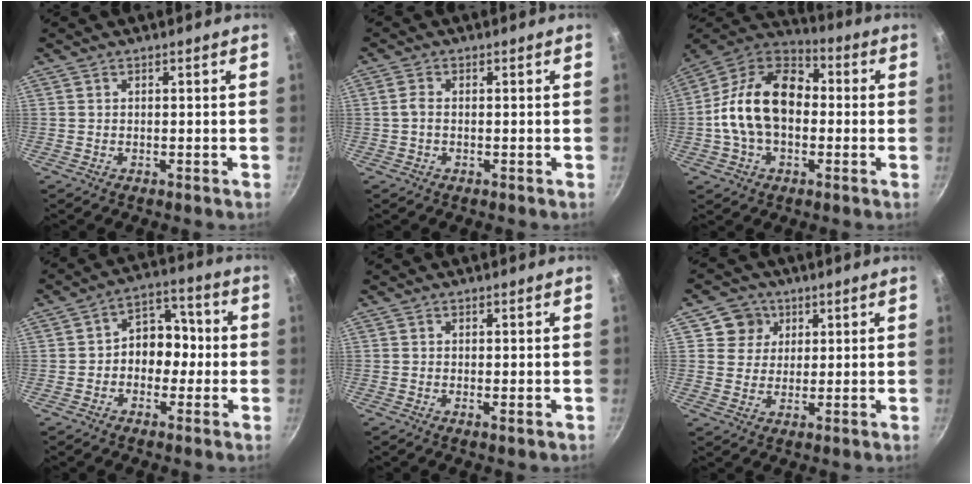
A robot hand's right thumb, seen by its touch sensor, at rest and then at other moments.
{"total": 2.1, "force": [-0.2, 1.3, 1.7], "torque": [-0.041, 0.007, -0.007]}
{"total": 18.4, "force": [-0.7, 12.5, 13.5], "torque": [-0.211, 0.042, -0.030]}
{"total": 8.7, "force": [-1.0, 6.9, 5.3], "torque": [-0.016, 0.033, -0.029]}
{"total": 0.8, "force": [-0.1, 0.2, 0.8], "torque": [-0.016, -0.004, -0.002]}
{"total": 5.9, "force": [2.4, 5.4, 0.8], "torque": [0.028, 0.000, 0.035]}